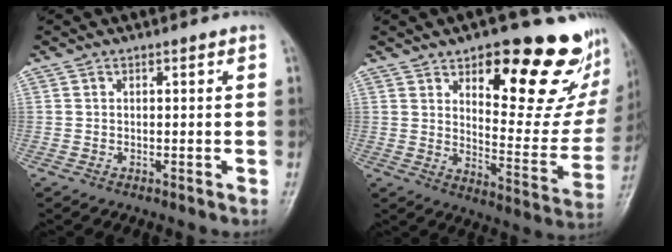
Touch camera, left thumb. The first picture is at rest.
{"total": 24.9, "force": [14.1, 9.7, 18.1], "torque": [-0.177, -0.076, 0.198]}